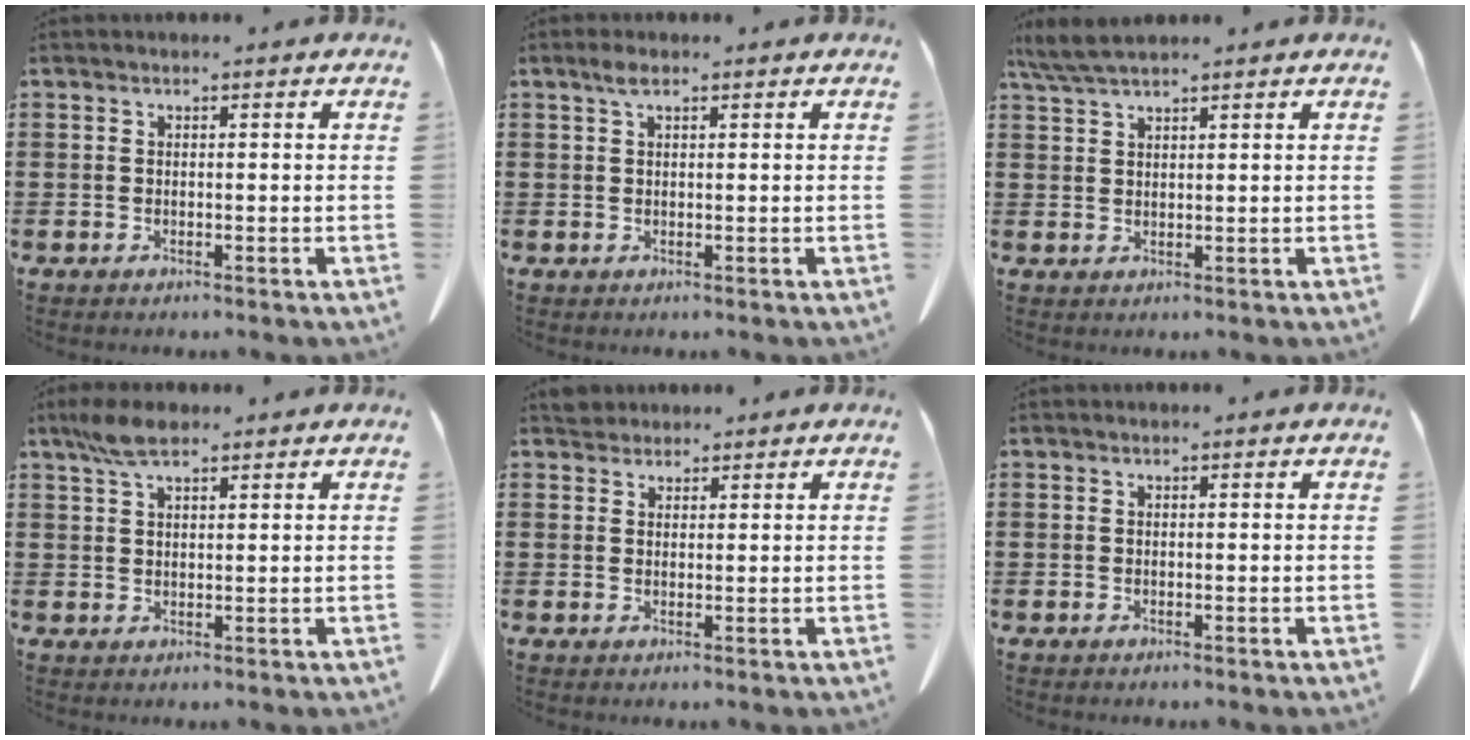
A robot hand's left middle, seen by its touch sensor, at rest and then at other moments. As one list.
[{"total": 1.6, "force": [0.8, 0.6, 1.3], "torque": [-0.030, 0.002, 0.014]}, {"total": 4.1, "force": [3.3, 0.4, 2.4], "torque": [-0.055, -0.003, 0.064]}, {"total": 4.7, "force": [3.0, 1.5, 3.3], "torque": [-0.073, 0.003, 0.057]}, {"total": 1.9, "force": [1.8, 0.7, 0.1], "torque": [0.000, -0.002, 0.036]}, {"total": 0.0}]